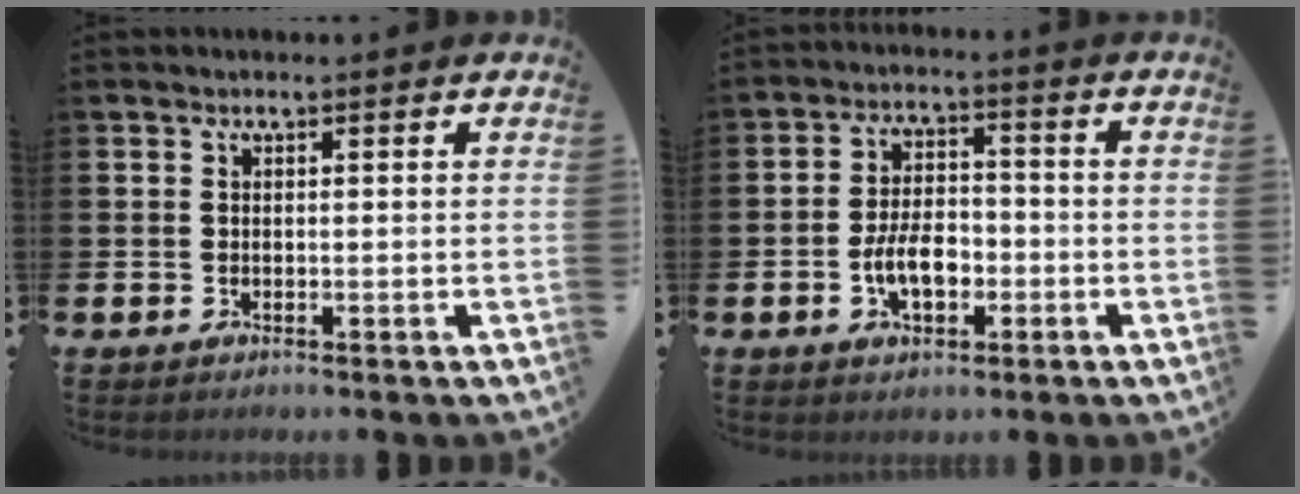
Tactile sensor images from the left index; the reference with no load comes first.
{"total": 5.6, "force": [-1.8, 3.1, 4.4], "torque": [-0.068, 0.002, -0.038]}